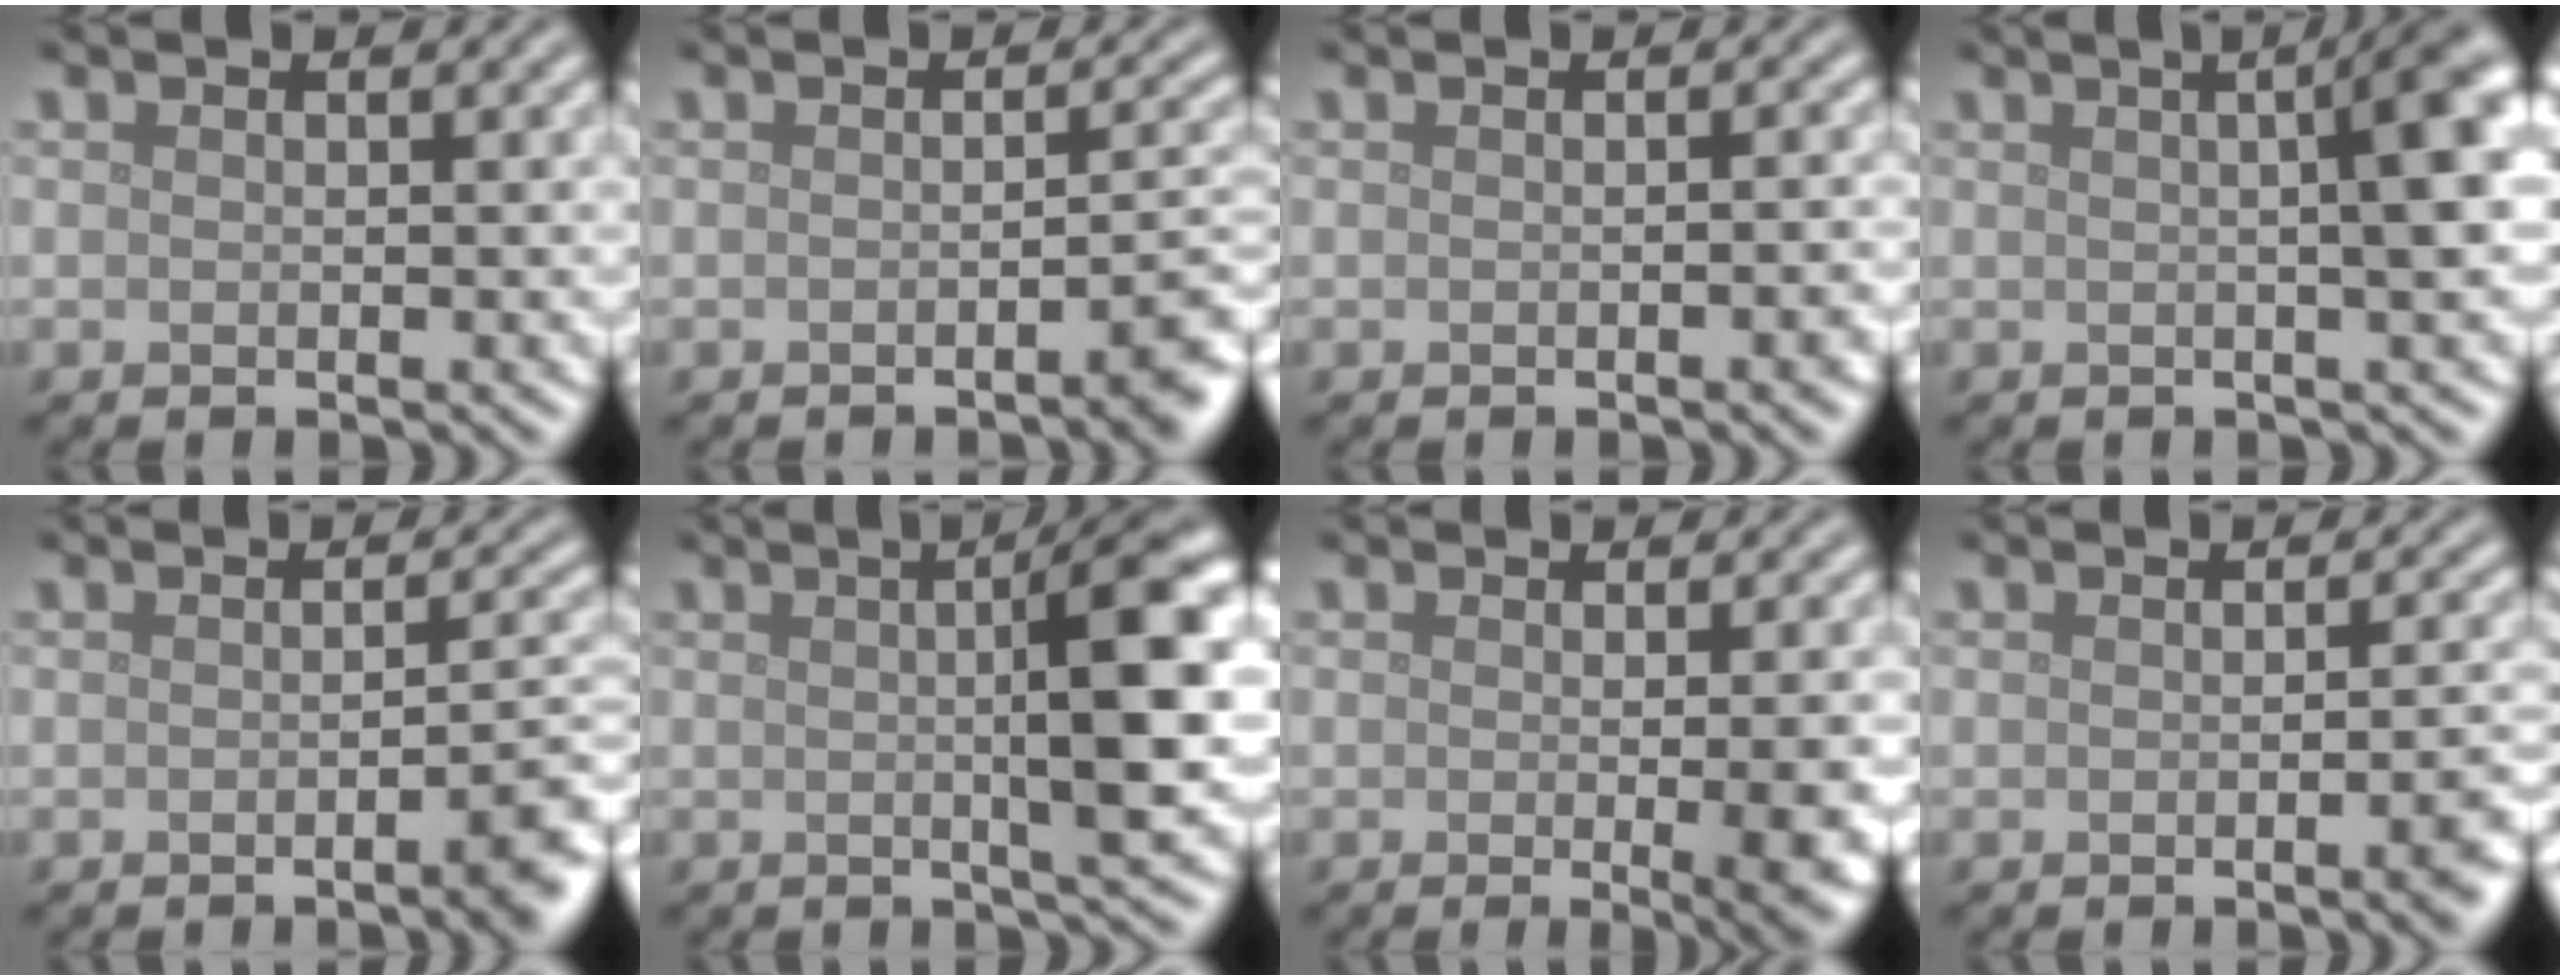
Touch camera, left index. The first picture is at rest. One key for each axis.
{"total": 2.7, "fx": -1.3, "fy": 0.5, "fz": 2.3, "tx": -0.024, "ty": 0.004, "tz": -0.025}
{"total": 1.2, "fx": -0.5, "fy": 0.2, "fz": 1.1, "tx": -0.013, "ty": 0.000, "tz": -0.006}
{"total": 7.1, "fx": 1.1, "fy": 1.9, "fz": 6.7, "tx": -0.048, "ty": 0.025, "tz": 0.004}
{"total": 3.3, "fx": -1.5, "fy": 0.7, "fz": 2.9, "tx": -0.030, "ty": 0.002, "tz": -0.029}
{"total": 7.9, "fx": 0.8, "fy": 1.4, "fz": 7.8, "tx": -0.096, "ty": 0.012, "tz": 0.011}
{"total": 5.3, "fx": -0.8, "fy": 1.5, "fz": 5.1, "tx": -0.056, "ty": -0.010, "tz": -0.004}
{"total": 2.8, "fx": -1.0, "fy": 0.7, "fz": 2.5, "tx": -0.024, "ty": 0.001, "tz": -0.016}